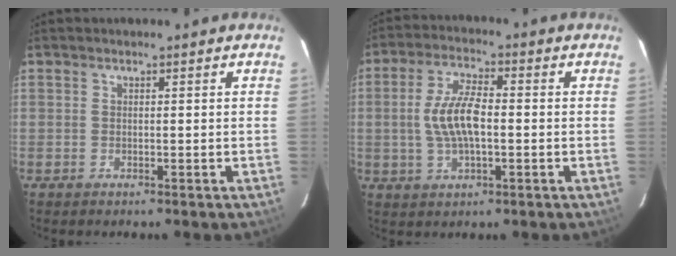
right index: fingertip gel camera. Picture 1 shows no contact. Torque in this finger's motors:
{"motor_torque": [0.65, -0.04, 0.64, 0.17]}